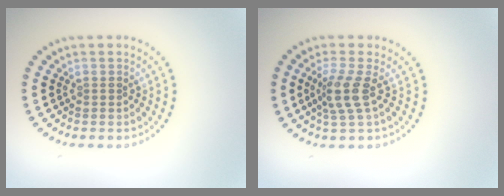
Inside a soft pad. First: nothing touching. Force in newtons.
{"total": 2.7, "press": 2.0, "slide": 1.7}